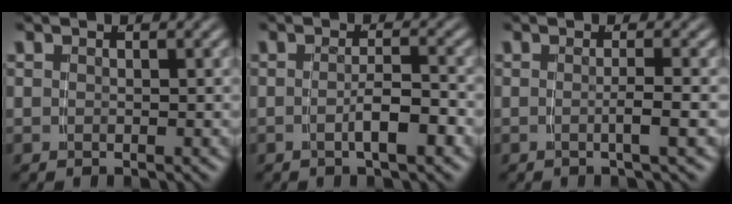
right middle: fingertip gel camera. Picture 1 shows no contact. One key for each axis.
{"total": 2.5, "fx": -1.5, "fy": -0.2, "fz": 2.0, "tx": -0.024, "ty": -0.002, "tz": -0.025}
{"total": 1.4, "fx": -0.5, "fy": -0.8, "fz": 1.0, "tx": -0.014, "ty": -0.001, "tz": -0.009}